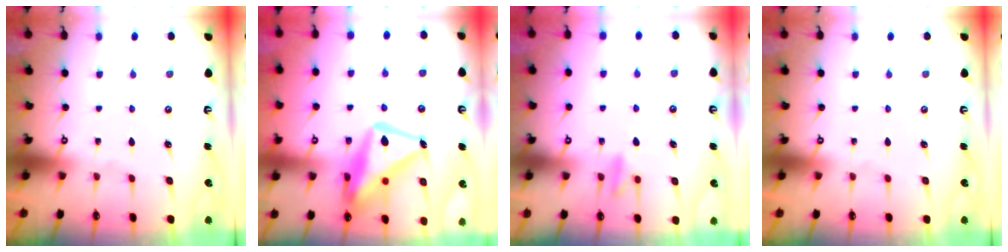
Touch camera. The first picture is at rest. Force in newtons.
{"total": 17.7, "press": 17.6, "slide": 1.6}
{"total": 9.2, "press": 9.2, "slide": 0.8}
{"total": 0.0}